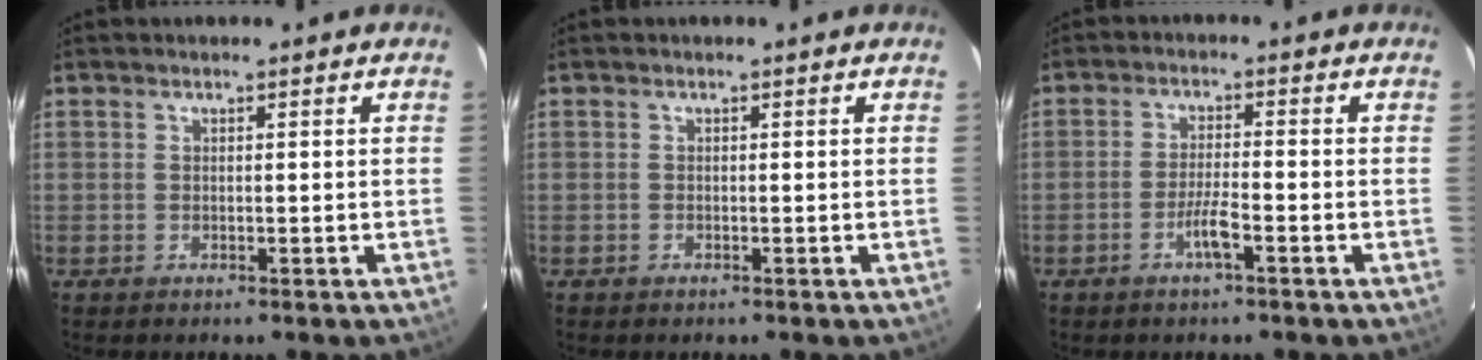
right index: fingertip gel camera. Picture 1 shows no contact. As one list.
[{"total": 0.0}, {"total": 3.7, "force": [-1.9, 0.1, 3.2], "torque": [-0.062, -0.002, -0.037]}]